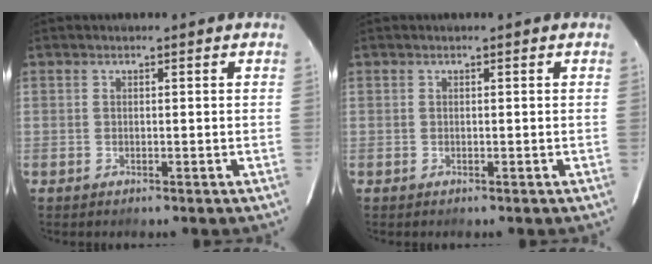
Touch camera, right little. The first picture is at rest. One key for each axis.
{"total": 0.0}